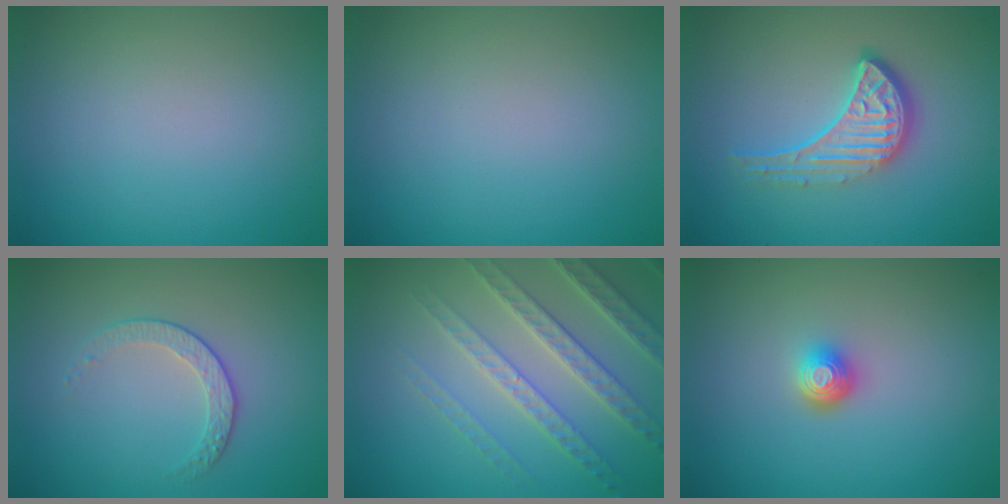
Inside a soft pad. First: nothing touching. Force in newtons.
{"total": 0.0}
{"total": 4.3, "press": 3.2, "slide": 2.8}
{"total": 1.8, "press": 1.3, "slide": 1.3}
{"total": 5.1, "press": 4.4, "slide": 2.5}
{"total": 1.9, "press": 1.4, "slide": 1.4}